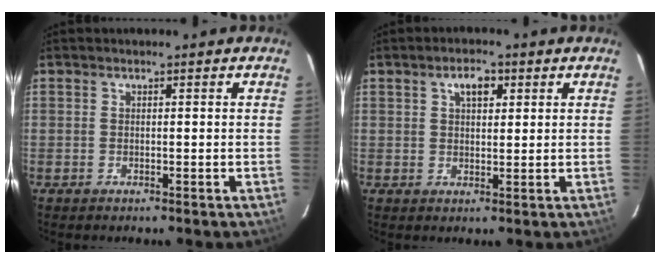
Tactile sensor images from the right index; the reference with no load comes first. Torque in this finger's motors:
{"motor_torque": [0.23, 0.05, 0.12, 0.05]}